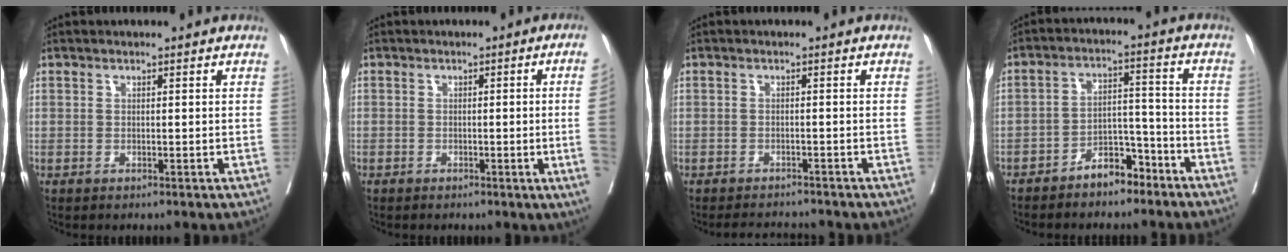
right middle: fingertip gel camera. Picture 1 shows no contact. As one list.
[{"total": 6.1, "force": [-0.9, -2.2, 5.6], "torque": [-0.060, -0.013, -0.012]}, {"total": 3.3, "force": [-3.3, 0.8, 0.0], "torque": [0.004, -0.008, -0.050]}, {"total": 6.2, "force": [-4.8, 2.7, 2.8], "torque": [-0.047, 0.022, -0.079]}]